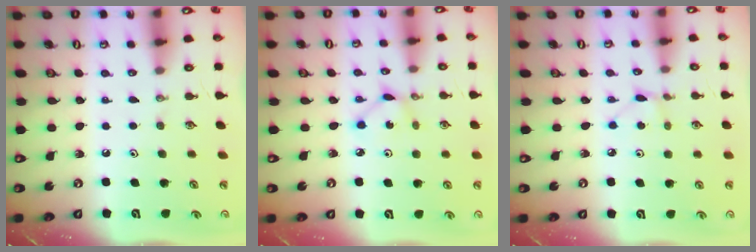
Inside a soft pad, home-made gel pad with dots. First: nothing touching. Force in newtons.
{"total": 2.9, "press": 2.9, "slide": 0.1}
{"total": 3.1, "press": 3.0, "slide": 0.4}